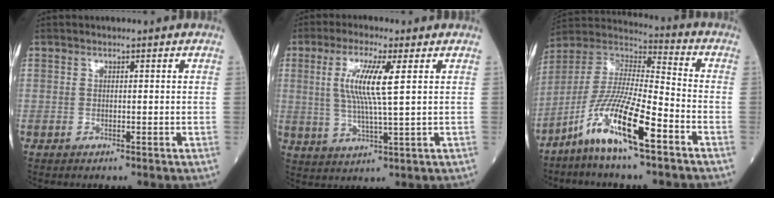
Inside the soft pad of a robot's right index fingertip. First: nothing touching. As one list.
[{"total": 8.2, "force": [2.1, 0.2, 8.0], "torque": [-0.165, 0.000, 0.040]}, {"total": 13.5, "force": [-7.6, 1.0, 11.1], "torque": [-0.224, -0.017, -0.152]}]